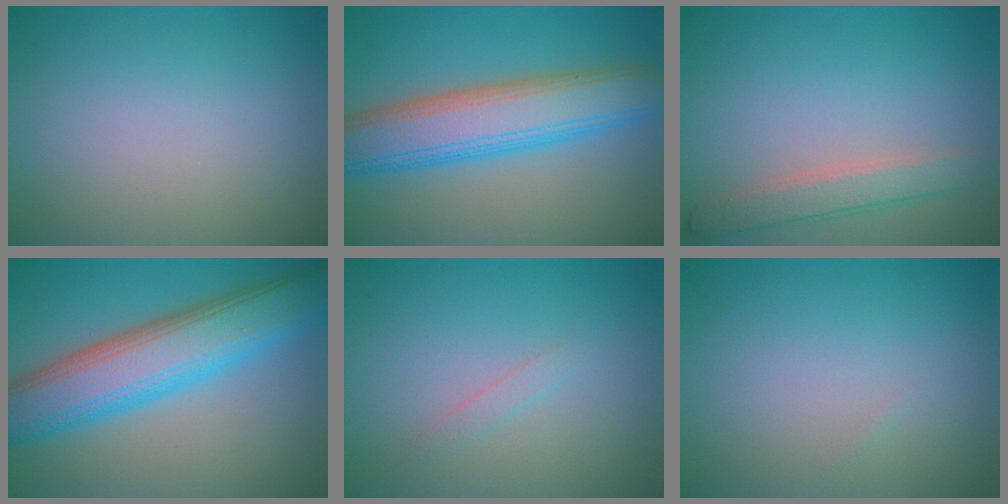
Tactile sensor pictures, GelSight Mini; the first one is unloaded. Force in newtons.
{"total": 8.4, "press": 8.3, "slide": 0.6}
{"total": 2.6, "press": 2.6, "slide": 0.2}
{"total": 9.0, "press": 9.0, "slide": 0.2}
{"total": 0.8, "press": 0.8, "slide": 0.0}
{"total": 0.0}